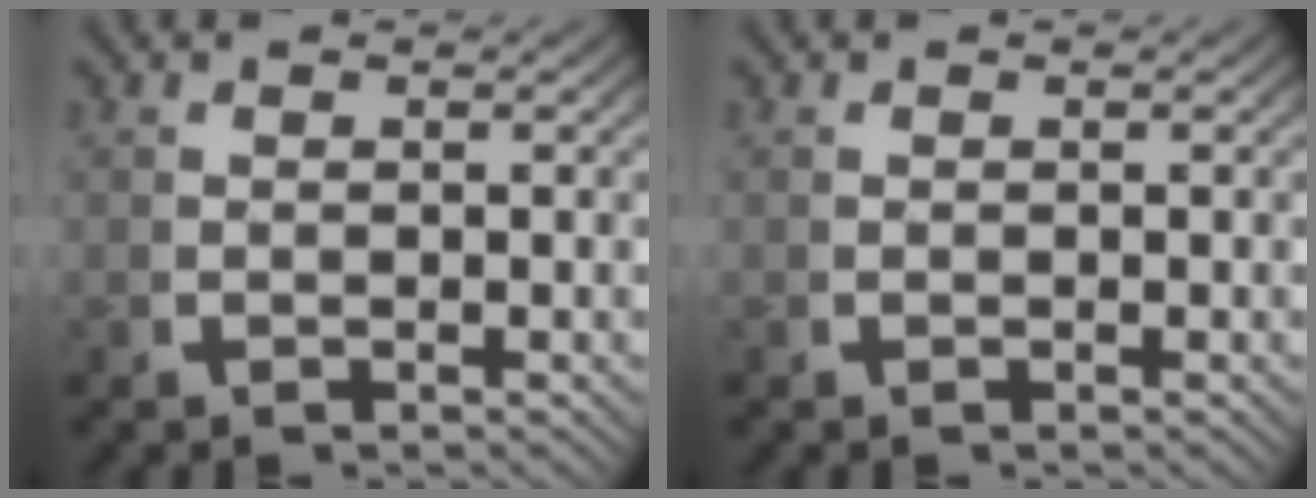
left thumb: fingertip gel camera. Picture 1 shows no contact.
{"total": 0.0}